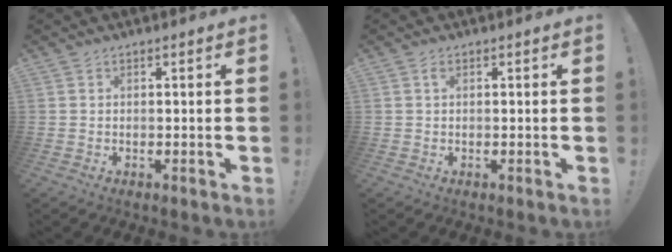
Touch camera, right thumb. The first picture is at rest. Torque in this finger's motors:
{"motor_torque": [0.22, 0.46, 0.05, -0.17, 0.10]}